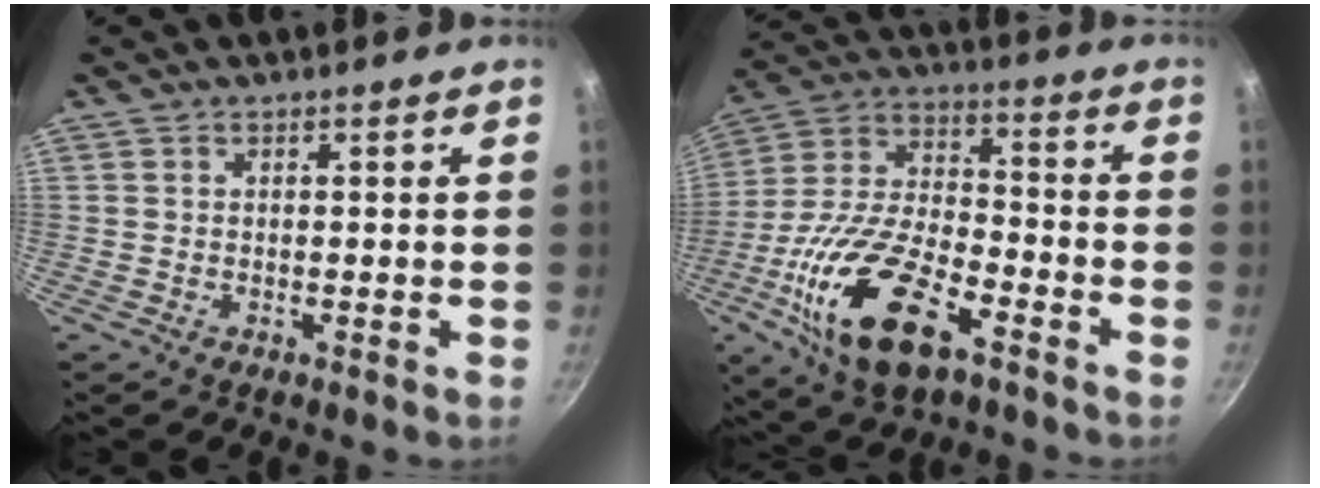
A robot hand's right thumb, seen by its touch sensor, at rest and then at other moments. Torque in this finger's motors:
{"motor_torque": [0.51, 0.98, 1.69, -1.08, 0.45]}